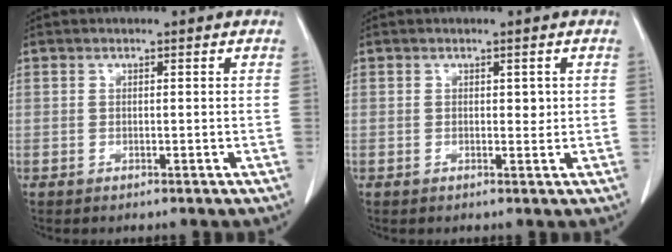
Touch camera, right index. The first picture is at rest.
{"total": 1.1, "force": [0.3, 0.7, 0.7], "torque": [-0.006, 0.001, 0.007]}